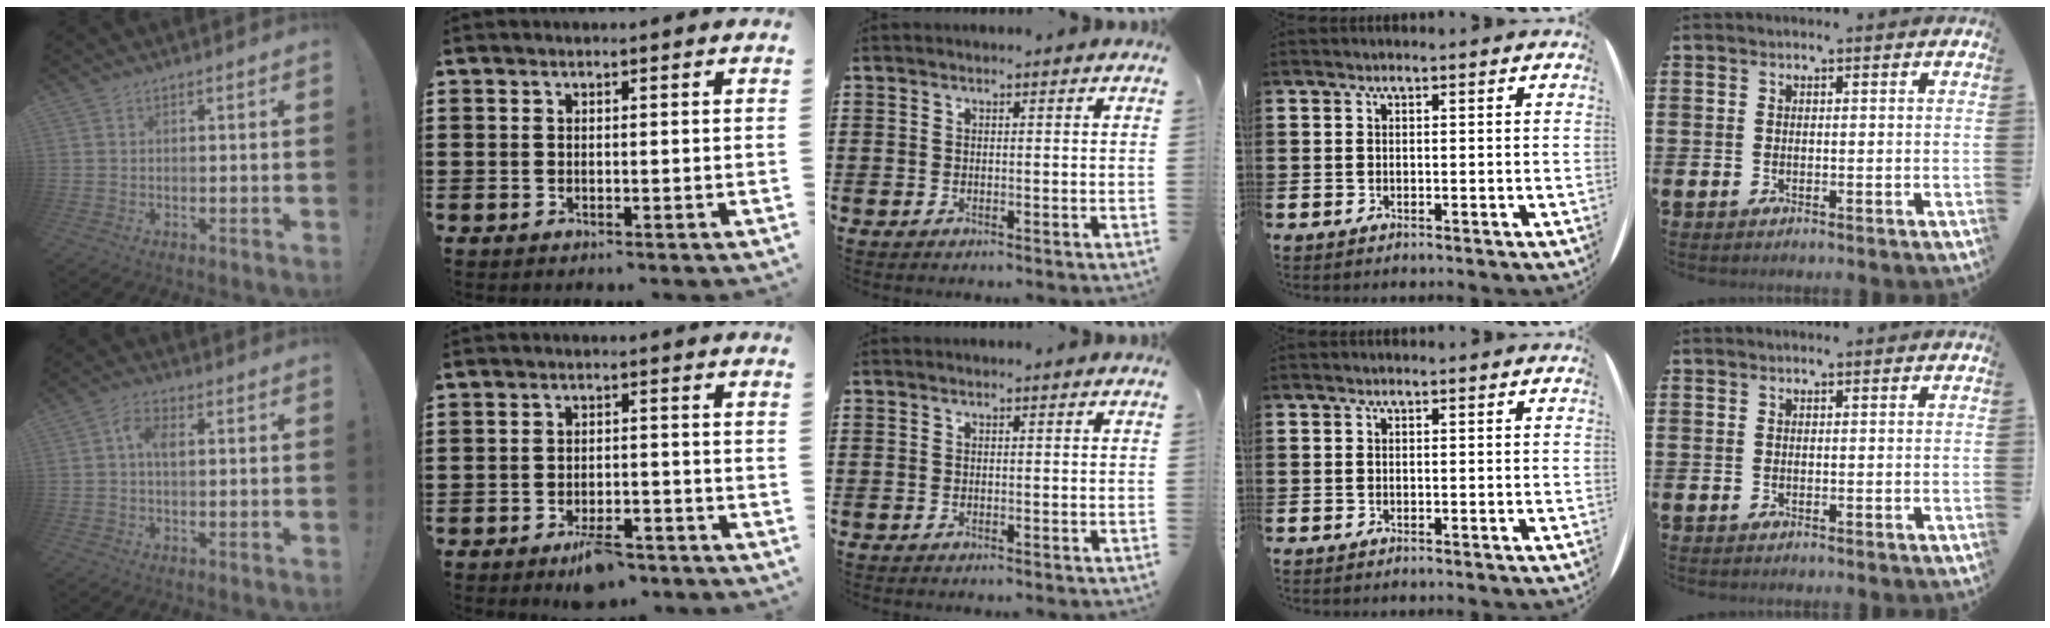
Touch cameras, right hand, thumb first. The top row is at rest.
{"thumb": {"total": 4.6, "force": [0.8, 2.4, 3.9], "torque": [-0.068, 0.009, 0.012]}, "index": {"total": 4.0, "force": [-3.2, 1.3, 2.0], "torque": [-0.031, 0.010, -0.059]}}